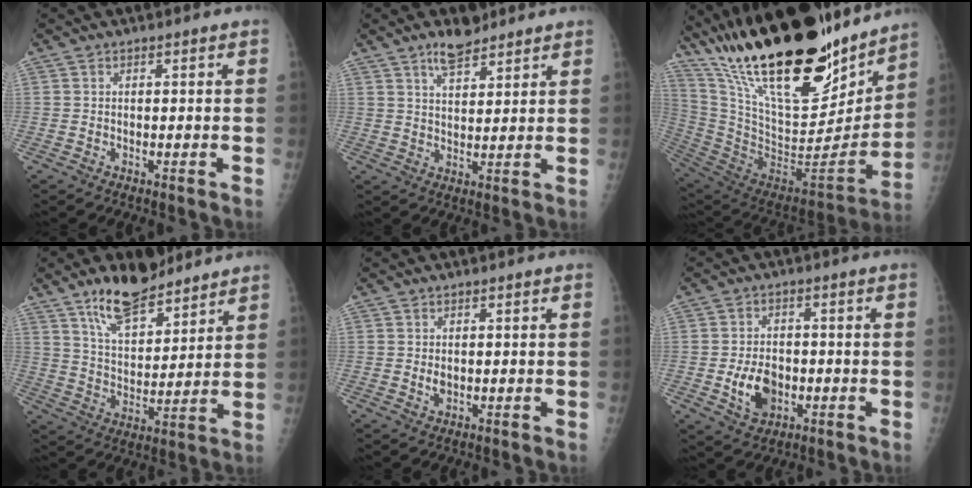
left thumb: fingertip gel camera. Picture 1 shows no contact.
{"total": 6.1, "force": [4.7, 2.3, 3.1], "torque": [-0.036, -0.030, 0.081]}
{"total": 36.2, "force": [25.3, 12.2, 22.8], "torque": [-0.363, -0.077, 0.430]}
{"total": 13.3, "force": [9.9, 5.4, 7.1], "torque": [-0.091, -0.061, 0.179]}
{"total": 1.8, "force": [0.6, 1.2, 1.3], "torque": [-0.018, -0.005, 0.013]}
{"total": 7.1, "force": [-1.6, 5.1, 4.7], "torque": [-0.062, 0.004, -0.021]}